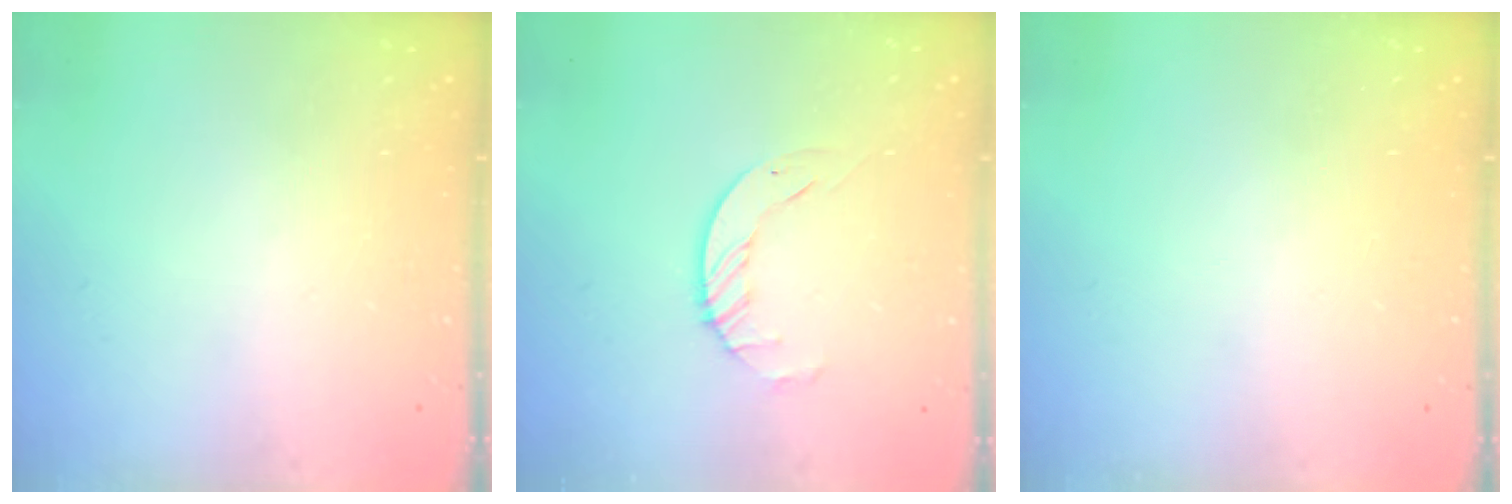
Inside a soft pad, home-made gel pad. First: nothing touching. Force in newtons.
{"total": 3.5, "press": 3.5, "slide": 0.4}
{"total": 0.0}